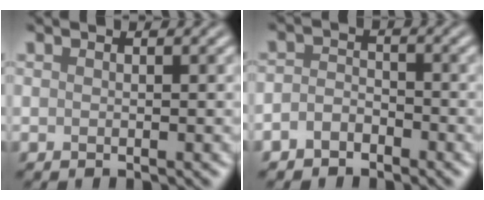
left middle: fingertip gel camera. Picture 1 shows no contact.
{"total": 2.0, "force": [-1.3, 1.3, 0.7], "torque": [-0.012, 0.005, -0.032]}